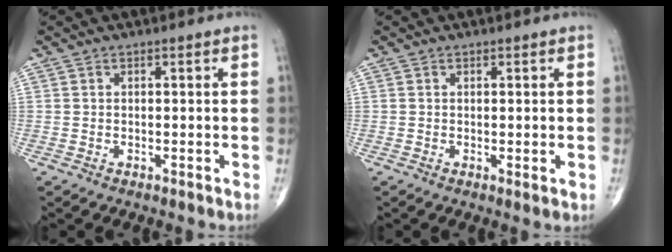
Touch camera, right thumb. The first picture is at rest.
{"total": 1.2, "force": [0.0, 0.1, 1.2], "torque": [-0.023, -0.005, 0.002]}